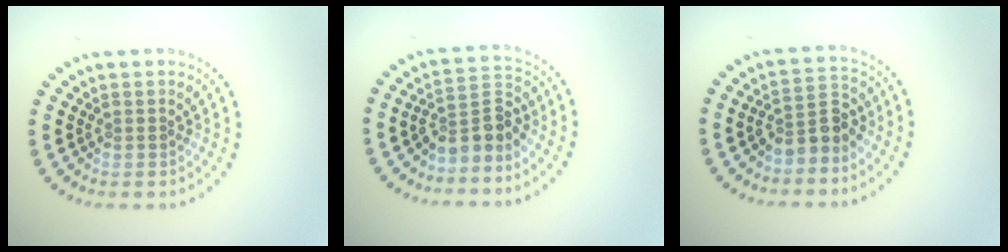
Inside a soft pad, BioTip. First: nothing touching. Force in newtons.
{"total": 3.3, "press": 2.7, "slide": 1.9}
{"total": 2.9, "press": 2.6, "slide": 1.3}